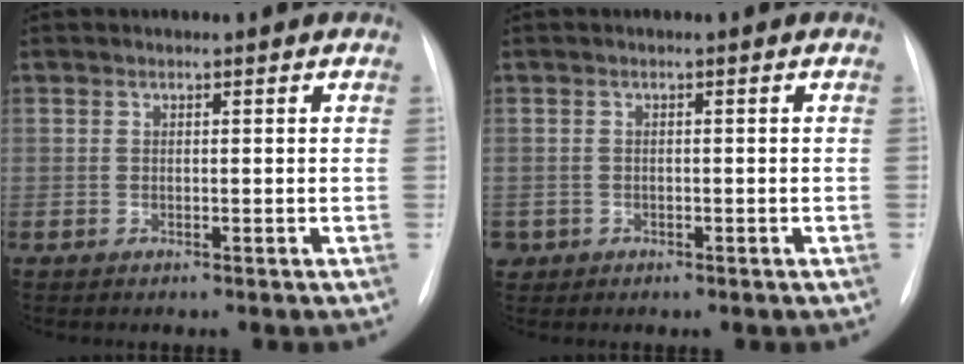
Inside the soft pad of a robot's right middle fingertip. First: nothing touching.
{"total": 1.6, "force": [-0.6, 1.5, 0.2], "torque": [0.000, 0.006, -0.005]}